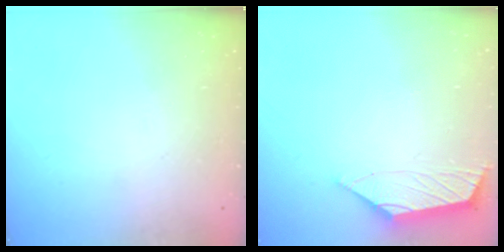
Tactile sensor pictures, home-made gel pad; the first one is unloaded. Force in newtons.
{"total": 2.9, "press": 2.8, "slide": 0.6}